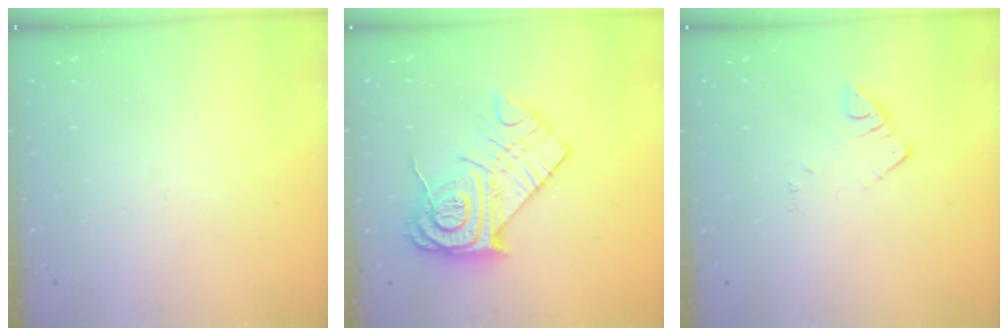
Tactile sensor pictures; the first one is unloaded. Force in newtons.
{"total": 17.3, "press": 17.2, "slide": 1.3}
{"total": 2.8, "press": 2.7, "slide": 0.3}